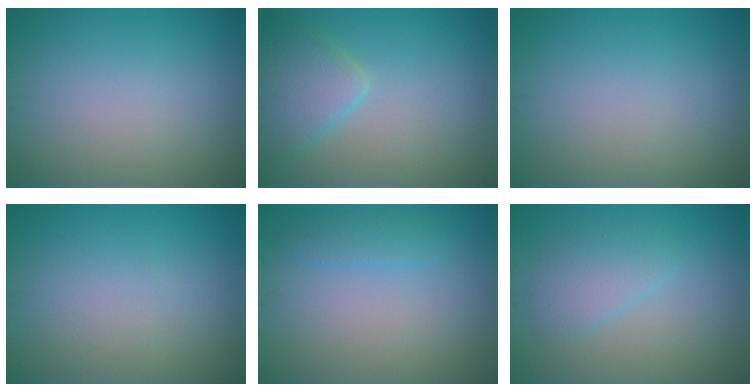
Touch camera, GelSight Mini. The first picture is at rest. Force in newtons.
{"total": 4.0, "press": 4.0, "slide": 0.3}
{"total": 0.0}
{"total": 0.0}
{"total": 1.4, "press": 1.4, "slide": 0.1}
{"total": 2.8, "press": 2.7, "slide": 0.2}